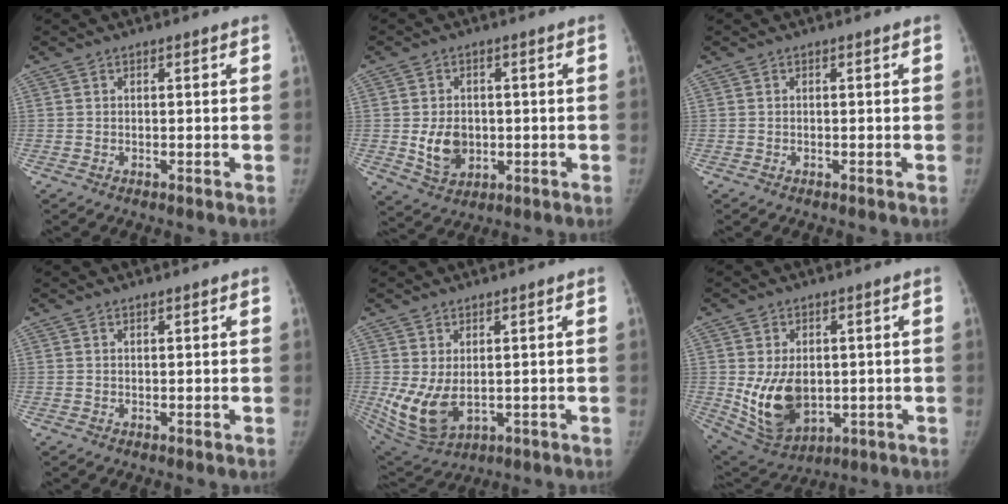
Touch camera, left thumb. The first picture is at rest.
{"total": 7.1, "force": [-0.4, 5.5, 4.5], "torque": [-0.057, -0.006, 0.005]}
{"total": 0.0}
{"total": 0.8, "force": [0.7, 0.2, 0.4], "torque": [-0.006, -0.004, 0.014]}
{"total": 9.0, "force": [0.4, 5.1, 7.4], "torque": [-0.145, -0.017, 0.031]}
{"total": 12.1, "force": [-0.2, 8.2, 8.9], "torque": [-0.135, -0.016, 0.025]}